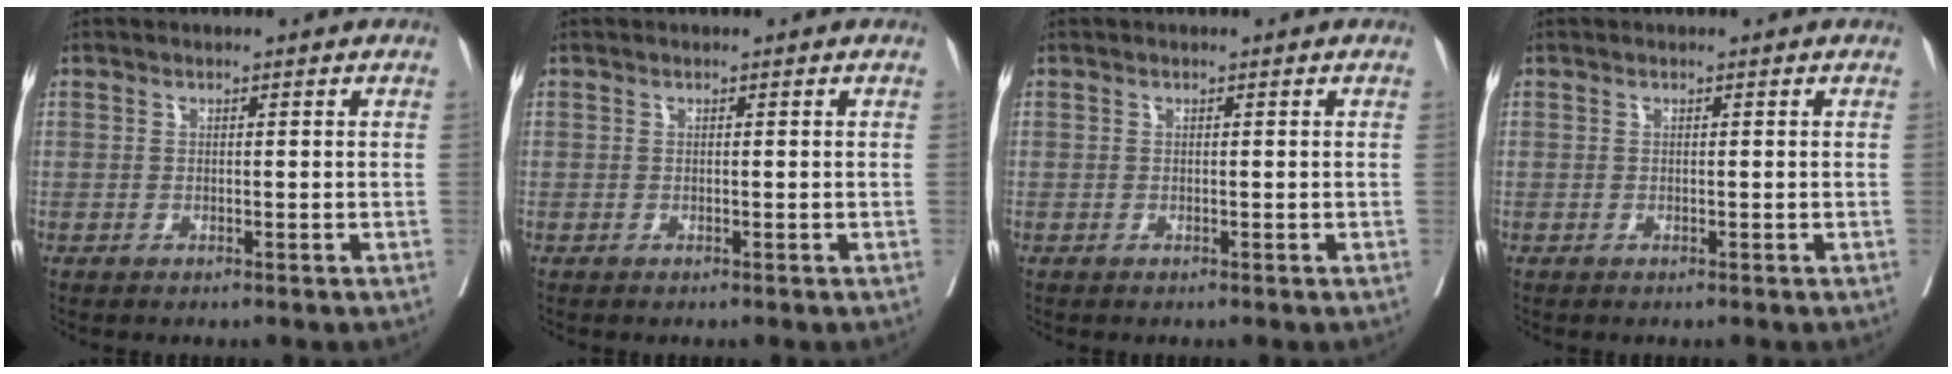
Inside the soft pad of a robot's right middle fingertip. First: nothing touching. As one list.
[{"total": 0.0}, {"total": 0.0}, {"total": 0.0}]